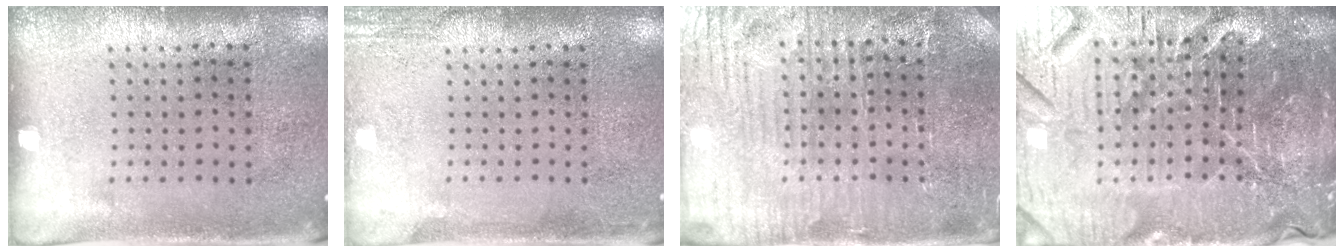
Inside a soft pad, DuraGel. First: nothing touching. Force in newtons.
{"total": 2.2, "press": 2.2, "slide": 0.4}
{"total": 4.1, "press": 4.0, "slide": 0.9}
{"total": 7.2, "press": 6.4, "slide": 3.4}